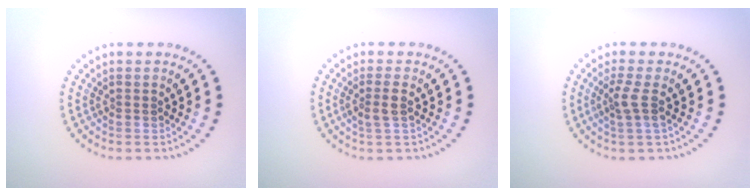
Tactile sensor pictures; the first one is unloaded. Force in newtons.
{"total": 1.5, "press": 1.3, "slide": 0.7}
{"total": 1.9, "press": 1.5, "slide": 1.3}